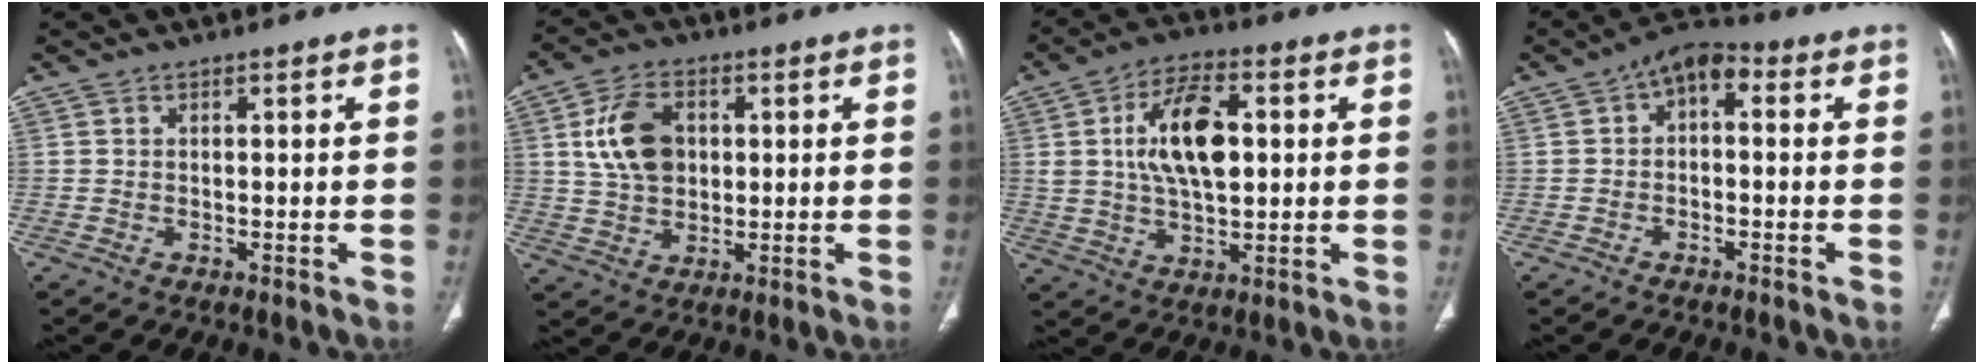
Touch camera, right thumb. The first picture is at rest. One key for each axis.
{"total": 10.5, "fx": 2.1, "fy": 7.3, "fz": 7.2, "tx": -0.118, "ty": 0.000, "tz": 0.042}
{"total": 14.1, "fx": 2.5, "fy": 7.4, "fz": 11.7, "tx": -0.195, "ty": 0.004, "tz": 0.044}
{"total": 6.2, "fx": 0.8, "fy": 3.7, "fz": 4.9, "tx": -0.051, "ty": 0.029, "tz": -0.002}